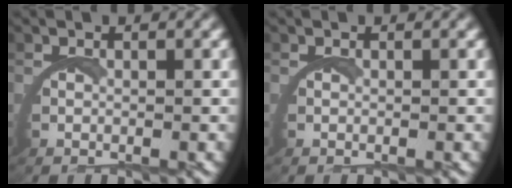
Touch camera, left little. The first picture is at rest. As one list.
[{"total": 0.0}]